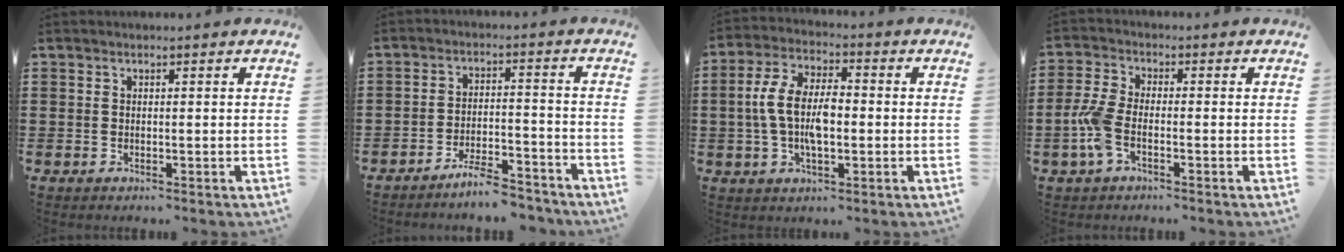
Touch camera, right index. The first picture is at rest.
{"total": 5.6, "force": [-5.2, 0.5, 2.0], "torque": [-0.037, 0.001, -0.099]}
{"total": 8.8, "force": [-0.5, 4.4, 7.6], "torque": [-0.173, 0.003, -0.019]}
{"total": 5.4, "force": [-1.7, 2.3, 4.5], "torque": [-0.112, -0.005, -0.038]}